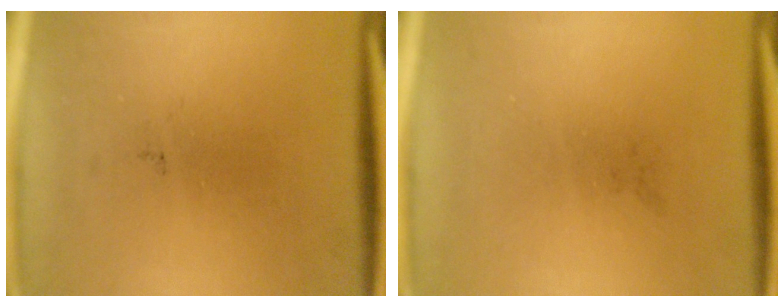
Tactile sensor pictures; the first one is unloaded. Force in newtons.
{"total": 0.0}